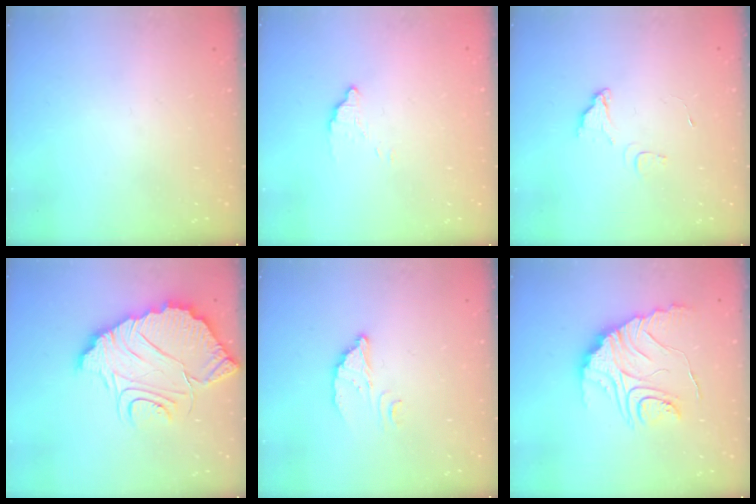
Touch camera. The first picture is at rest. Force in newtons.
{"total": 2.5, "press": 2.5, "slide": 0.1}
{"total": 3.9, "press": 3.8, "slide": 0.3}
{"total": 14.0, "press": 14.0, "slide": 1.3}
{"total": 3.7, "press": 3.7, "slide": 0.2}
{"total": 13.3, "press": 13.3, "slide": 0.6}